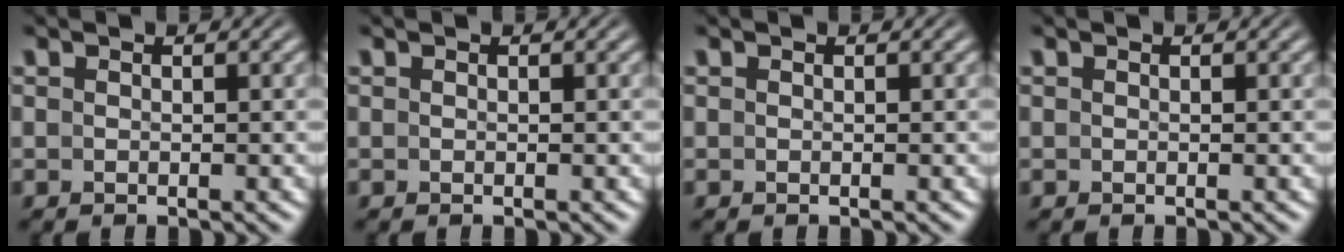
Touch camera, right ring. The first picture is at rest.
{"total": 0.0}
{"total": 0.0}
{"total": 0.0}